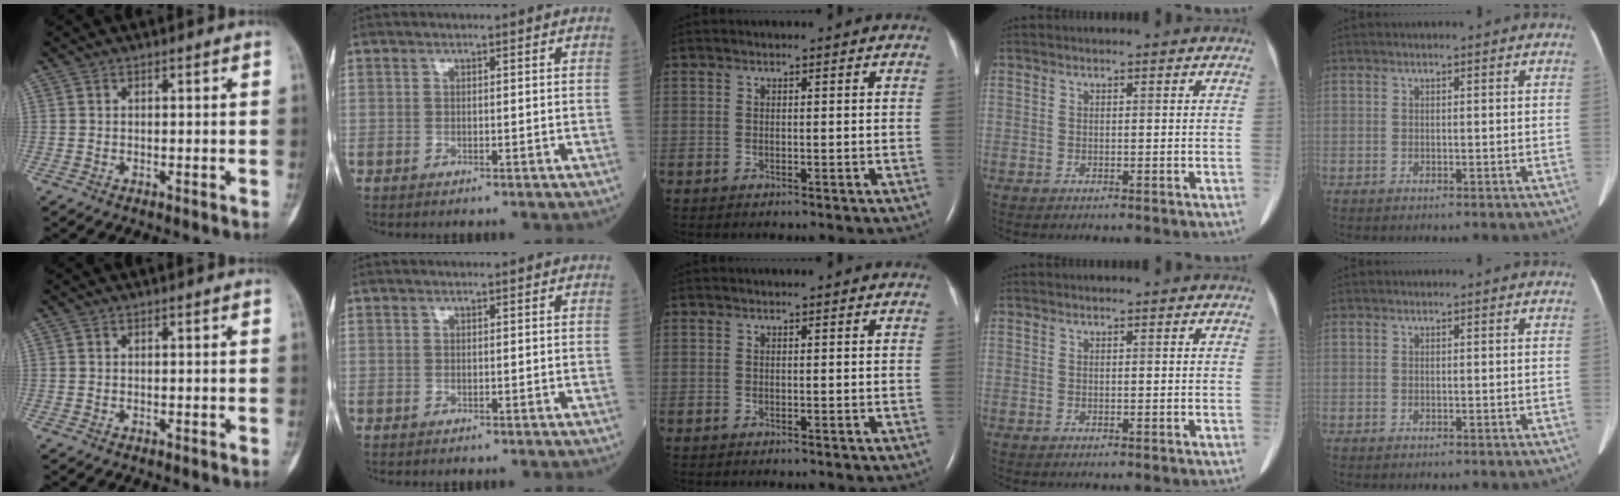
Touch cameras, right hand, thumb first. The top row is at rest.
{}